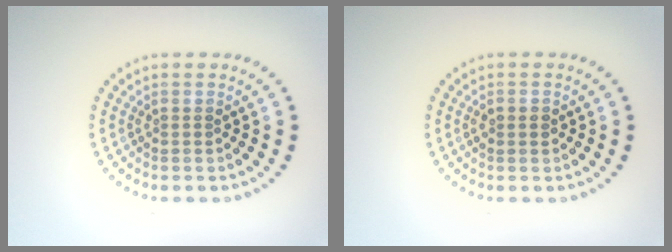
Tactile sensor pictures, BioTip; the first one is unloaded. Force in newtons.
{"total": 1.3, "press": 1.3, "slide": 0.1}